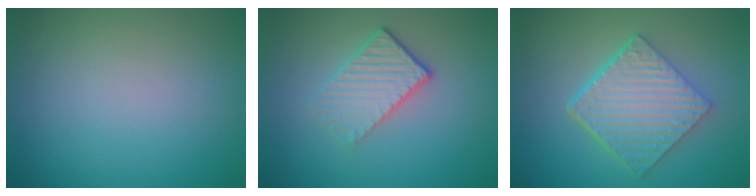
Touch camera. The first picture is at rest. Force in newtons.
{"total": 3.1, "press": 2.7, "slide": 1.7}
{"total": 6.4, "press": 4.5, "slide": 4.6}